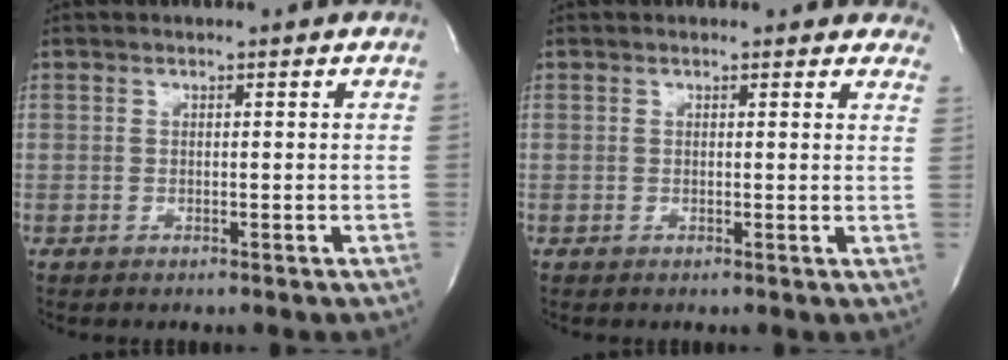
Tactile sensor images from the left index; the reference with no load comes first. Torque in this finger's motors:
{"motor_torque": [0.28, -0.19, 0.05, -0.04]}